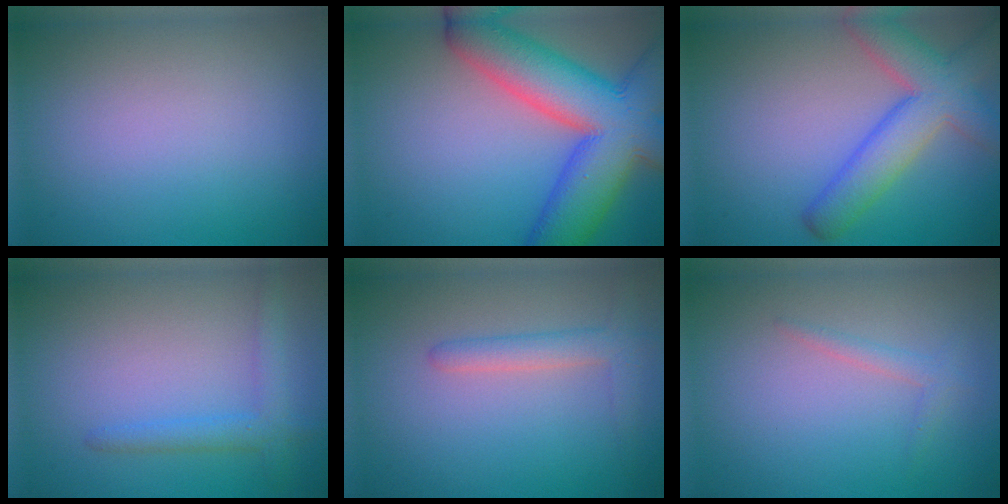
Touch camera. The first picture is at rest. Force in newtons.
{"total": 12.5, "press": 12.5, "slide": 0.5}
{"total": 6.6, "press": 6.6, "slide": 0.3}
{"total": 2.3, "press": 2.3, "slide": 0.1}
{"total": 2.4, "press": 2.4, "slide": 0.3}
{"total": 1.3, "press": 1.3, "slide": 0.1}